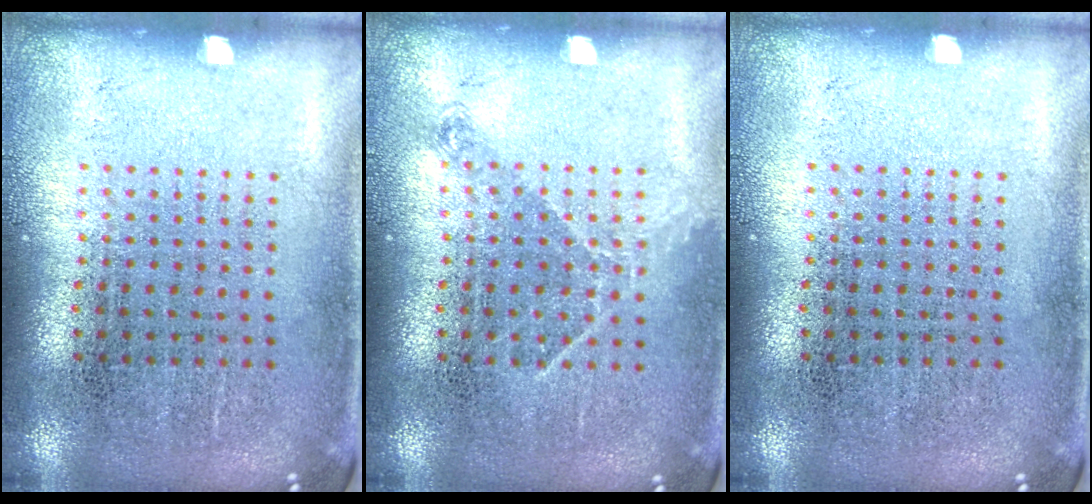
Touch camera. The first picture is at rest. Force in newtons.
{"total": 0.9, "press": 0.8, "slide": 0.5}
{"total": 0.0}